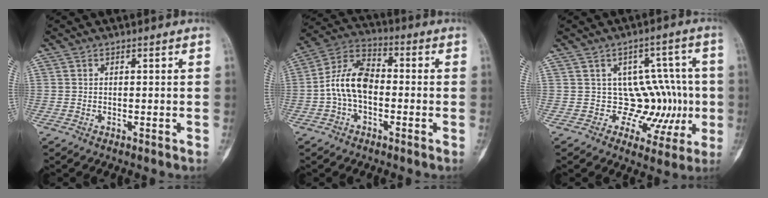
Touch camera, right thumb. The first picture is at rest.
{"total": 10.7, "force": [-1.4, 6.5, 8.3], "torque": [-0.151, 0.036, -0.039]}
{"total": 10.5, "force": [-0.7, 8.6, 6.0], "torque": [-0.012, 0.020, -0.002]}